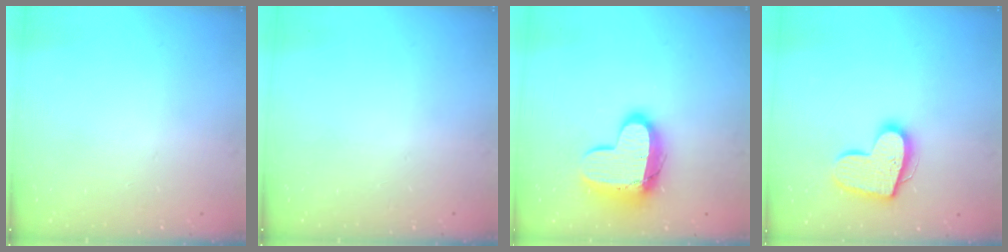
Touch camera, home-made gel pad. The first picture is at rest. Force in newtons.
{"total": 0.0}
{"total": 14.2, "press": 14.1, "slide": 1.1}
{"total": 14.8, "press": 14.8, "slide": 1.0}